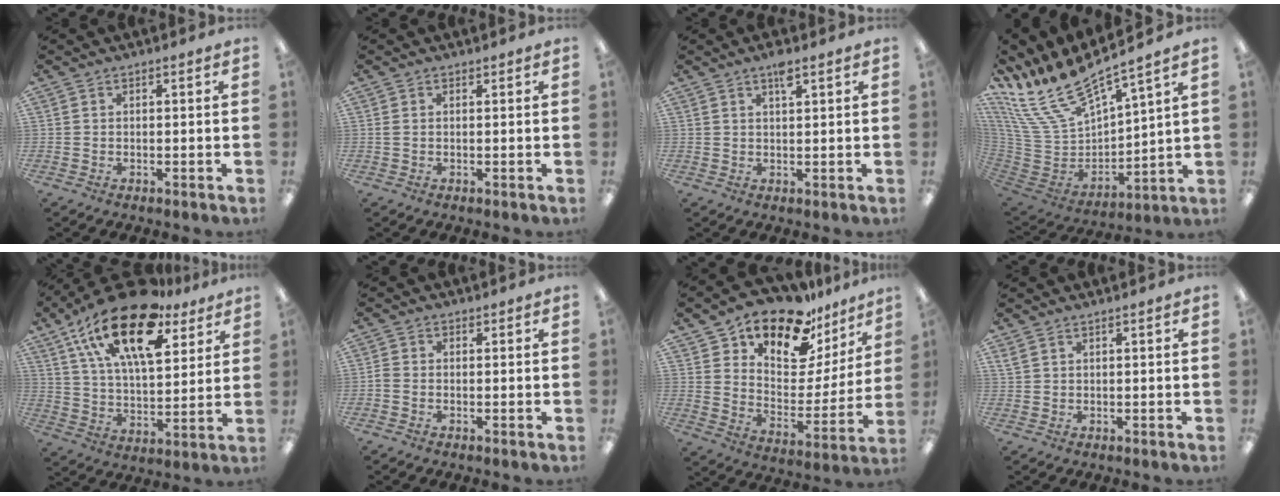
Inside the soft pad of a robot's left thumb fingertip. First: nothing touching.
{"total": 0.6, "force": [0.2, 0.4, 0.4], "torque": [-0.010, 0.002, 0.003]}
{"total": 3.1, "force": [2.1, 0.7, 2.2], "torque": [-0.042, 0.000, 0.034]}
{"total": 17.6, "force": [14.4, 5.3, 8.5], "torque": [-0.186, -0.109, 0.256]}
{"total": 22.7, "force": [13.7, 10.0, 15.0], "torque": [-0.267, -0.071, 0.233]}
{"total": 1.0, "force": [-0.3, 0.8, 0.6], "torque": [-0.012, 0.002, -0.005]}
{"total": 16.9, "force": [13.6, 7.7, 6.4], "torque": [-0.120, -0.102, 0.241]}
{"total": 1.3, "force": [1.0, 0.2, 0.8], "torque": [-0.019, 0.000, 0.018]}